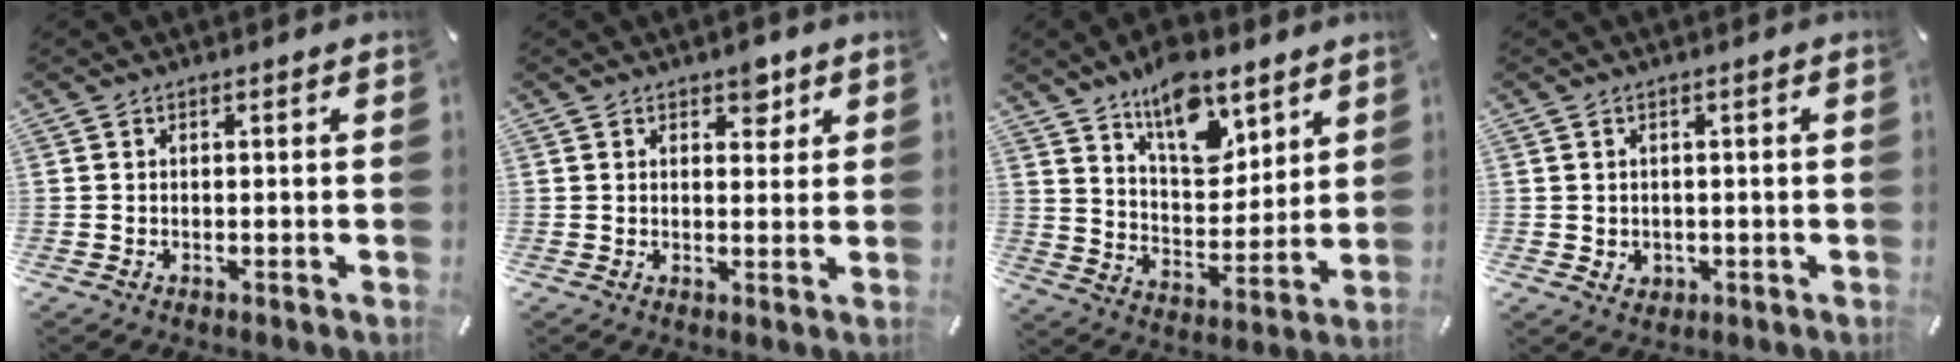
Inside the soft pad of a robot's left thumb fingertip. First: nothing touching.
{"total": 3.5, "force": [2.2, 2.3, 1.3], "torque": [0.007, -0.010, 0.031]}
{"total": 14.0, "force": [10.1, 7.2, 6.5], "torque": [-0.096, -0.064, 0.182]}
{"total": 2.0, "force": [0.4, 1.9, 0.2], "torque": [0.000, 0.001, 0.003]}